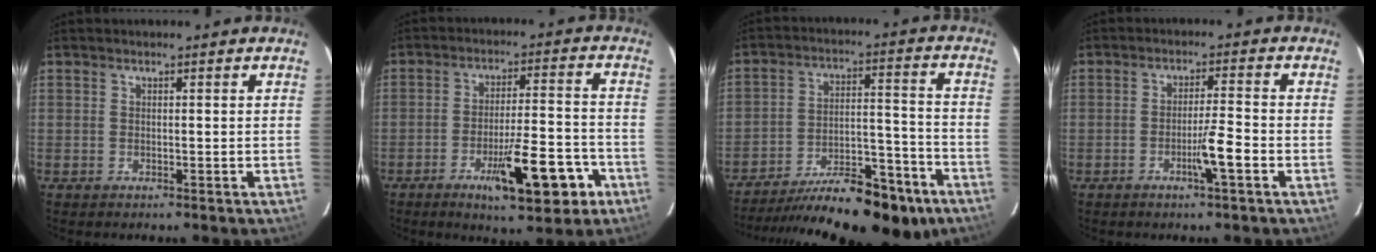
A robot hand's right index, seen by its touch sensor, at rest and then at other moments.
{"total": 12.3, "force": [-6.1, 2.3, 10.4], "torque": [-0.155, 0.001, -0.085]}
{"total": 19.2, "force": [-14.9, 4.6, 11.2], "torque": [-0.135, 0.019, -0.236]}
{"total": 4.7, "force": [-2.1, -0.3, 4.2], "torque": [-0.068, -0.004, -0.038]}